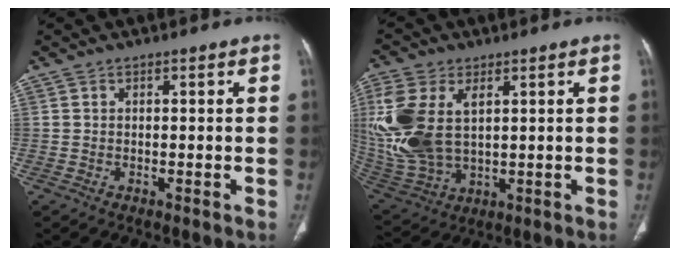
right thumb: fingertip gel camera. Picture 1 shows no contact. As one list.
[{"total": 17.5, "force": [3.8, 10.4, 13.6], "torque": [-0.319, -0.013, 0.086]}]